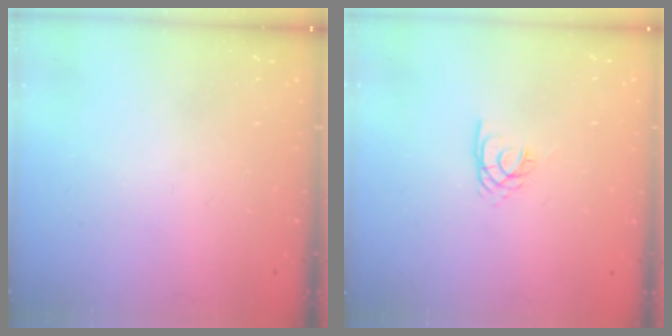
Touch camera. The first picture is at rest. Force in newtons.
{"total": 2.1, "press": 2.1, "slide": 0.4}